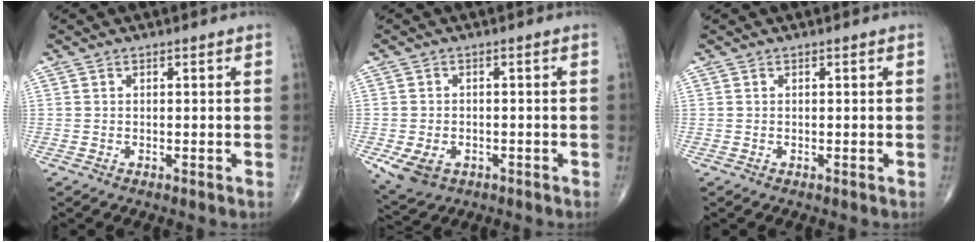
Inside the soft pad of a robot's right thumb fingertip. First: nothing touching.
{"total": 6.0, "force": [-2.3, 4.3, 3.5], "torque": [-0.060, 0.004, -0.030]}
{"total": 0.0}